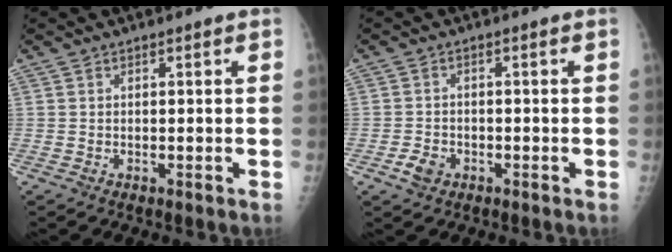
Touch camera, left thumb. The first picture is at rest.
{"total": 3.0, "force": [-1.5, 2.1, 1.5], "torque": [-0.024, 0.009, -0.023]}